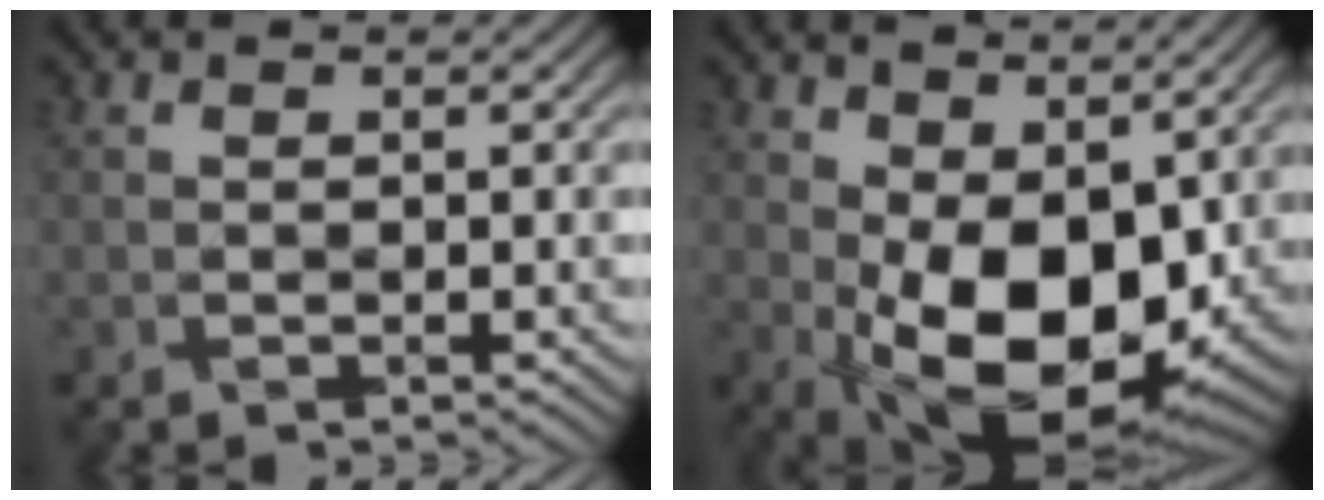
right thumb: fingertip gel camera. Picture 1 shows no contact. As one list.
[{"total": 13.2, "force": [0.6, 7.5, 10.9], "torque": [-0.193, -0.021, 0.015]}]